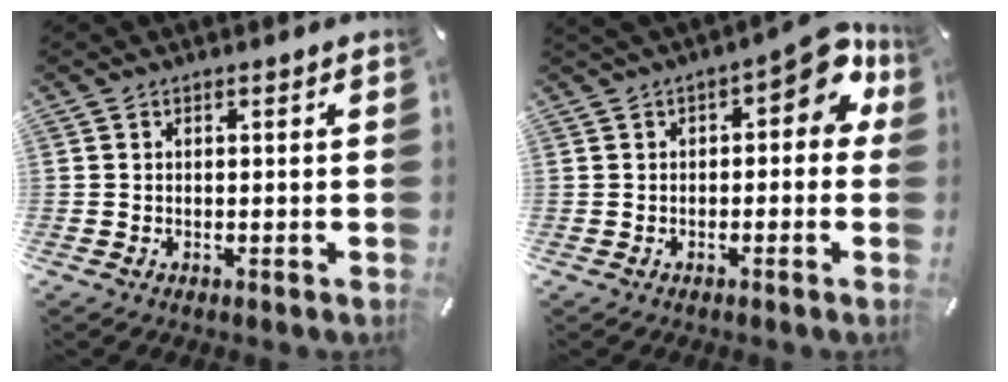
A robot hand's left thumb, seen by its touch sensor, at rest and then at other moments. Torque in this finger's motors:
{"motor_torque": [2.25, 2.50, 1.29, -1.24, 0.40]}